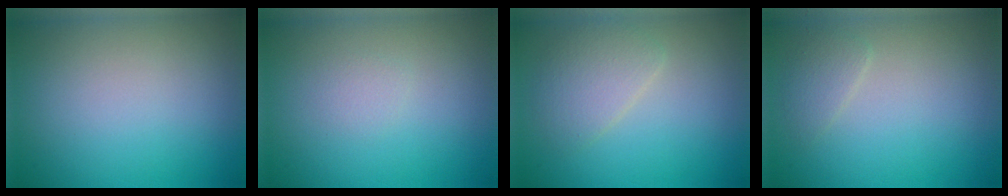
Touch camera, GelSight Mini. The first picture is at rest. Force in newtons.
{"total": 0.7, "press": 0.7, "slide": 0.0}
{"total": 2.5, "press": 2.5, "slide": 0.1}
{"total": 1.3, "press": 1.3, "slide": 0.1}